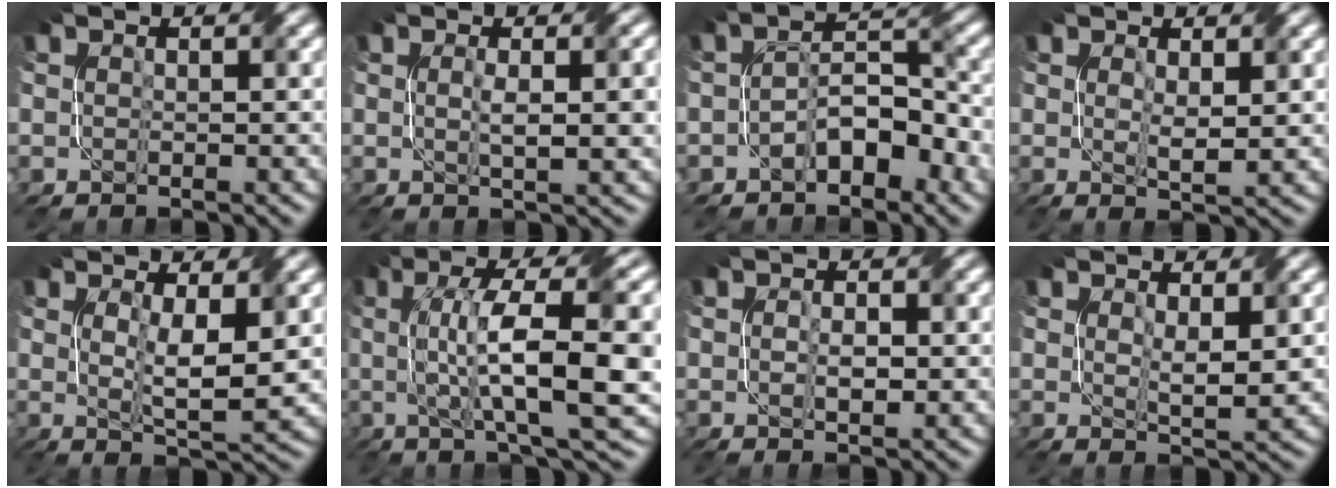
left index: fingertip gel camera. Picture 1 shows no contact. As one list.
[{"total": 3.6, "force": [0.2, 0.7, 3.5], "torque": [-0.054, 0.004, 0.004]}, {"total": 4.4, "force": [-2.2, 2.3, 3.1], "torque": [-0.048, 0.014, -0.037]}, {"total": 2.2, "force": [0.7, 0.6, 1.9], "torque": [-0.039, -0.006, 0.016]}, {"total": 4.7, "force": [0.8, 1.0, 4.5], "torque": [-0.082, -0.010, 0.019]}, {"total": 12.0, "force": [0.6, 2.9, 11.6], "torque": [-0.169, 0.011, 0.011]}, {"total": 2.0, "force": [0.0, 1.0, 1.7], "torque": [-0.033, -0.002, 0.003]}, {"total": 2.6, "force": [0.8, 0.7, 2.4], "torque": [-0.046, -0.005, 0.018]}]